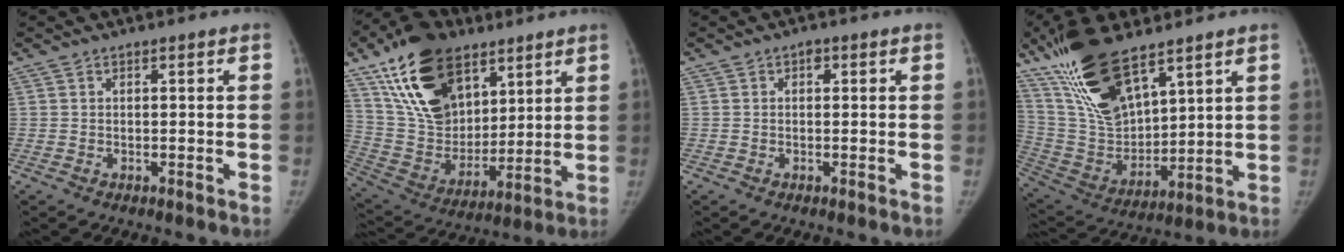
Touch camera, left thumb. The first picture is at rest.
{"total": 23.5, "force": [12.7, 14.1, 13.9], "torque": [-0.226, -0.040, 0.232]}
{"total": 1.3, "force": [0.4, 1.0, 0.7], "torque": [0.002, 0.003, -0.001]}
{"total": 20.0, "force": [13.0, 7.8, 13.1], "torque": [-0.228, -0.058, 0.258]}